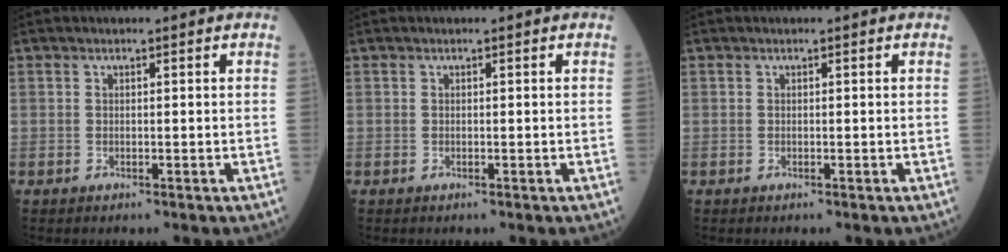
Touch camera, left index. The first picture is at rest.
{"total": 0.0}
{"total": 0.0}